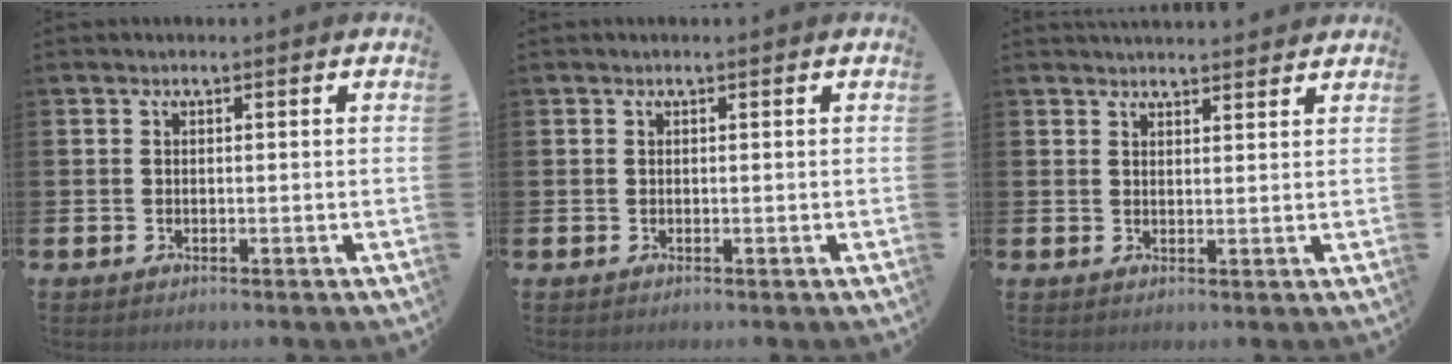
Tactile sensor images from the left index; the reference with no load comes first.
{"total": 0.0}
{"total": 2.6, "force": [2.6, 0.4, 0.1], "torque": [0.001, -0.014, 0.045]}